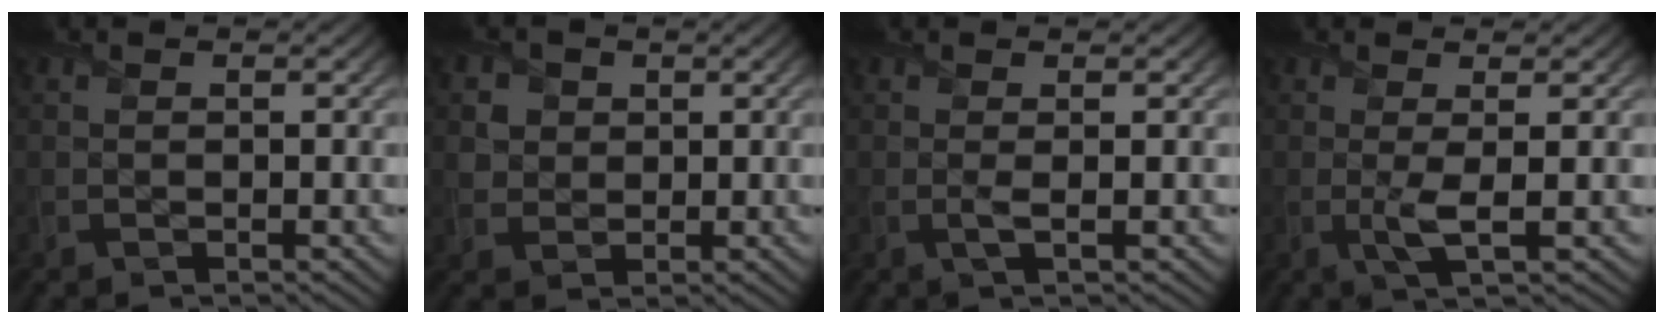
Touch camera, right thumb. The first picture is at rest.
{"total": 3.8, "force": [1.5, 3.3, 1.3], "torque": [-0.055, -0.006, 0.031]}
{"total": 1.4, "force": [0.1, 0.2, 1.4], "torque": [-0.030, 0.002, -0.003]}
{"total": 2.8, "force": [0.1, 0.4, 2.7], "torque": [-0.054, 0.000, -0.001]}